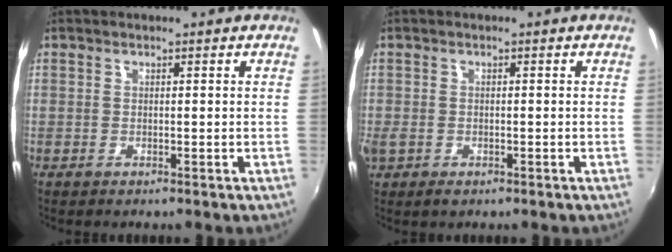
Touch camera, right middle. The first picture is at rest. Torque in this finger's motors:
{"motor_torque": [0.76, -0.67, 0.06, 0.06]}